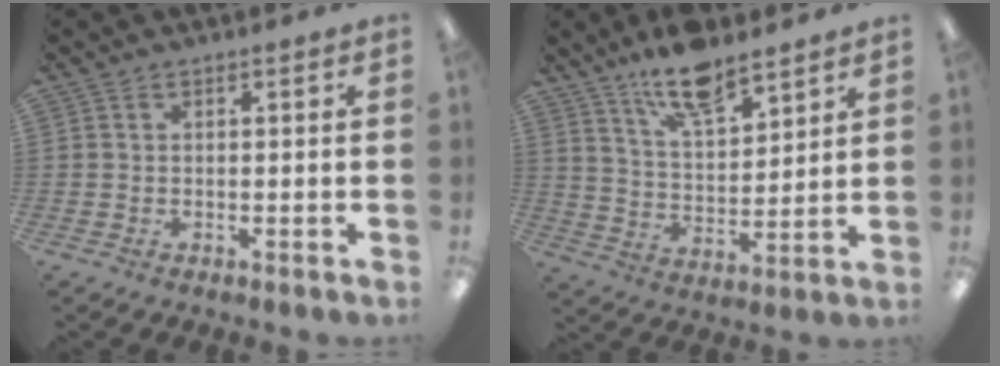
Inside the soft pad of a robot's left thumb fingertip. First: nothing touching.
{"total": 12.1, "force": [9.7, 4.4, 5.9], "torque": [-0.092, -0.055, 0.172]}